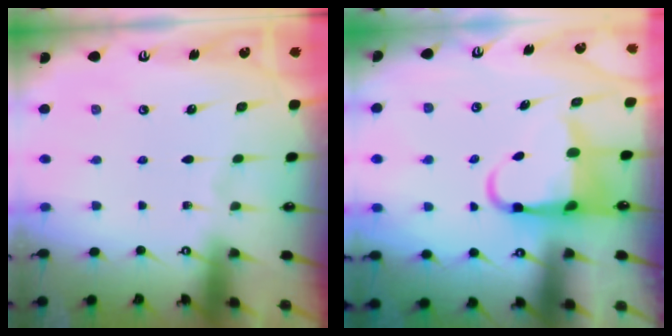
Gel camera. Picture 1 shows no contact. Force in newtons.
{"total": 7.2, "press": 7.2, "slide": 1.1}